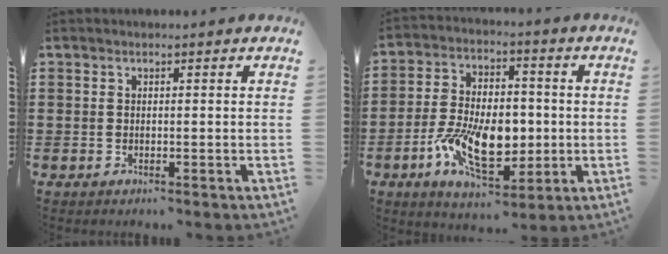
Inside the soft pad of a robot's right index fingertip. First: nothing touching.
{"total": 12.0, "force": [-2.6, 6.9, 9.5], "torque": [-0.184, 0.002, -0.046]}